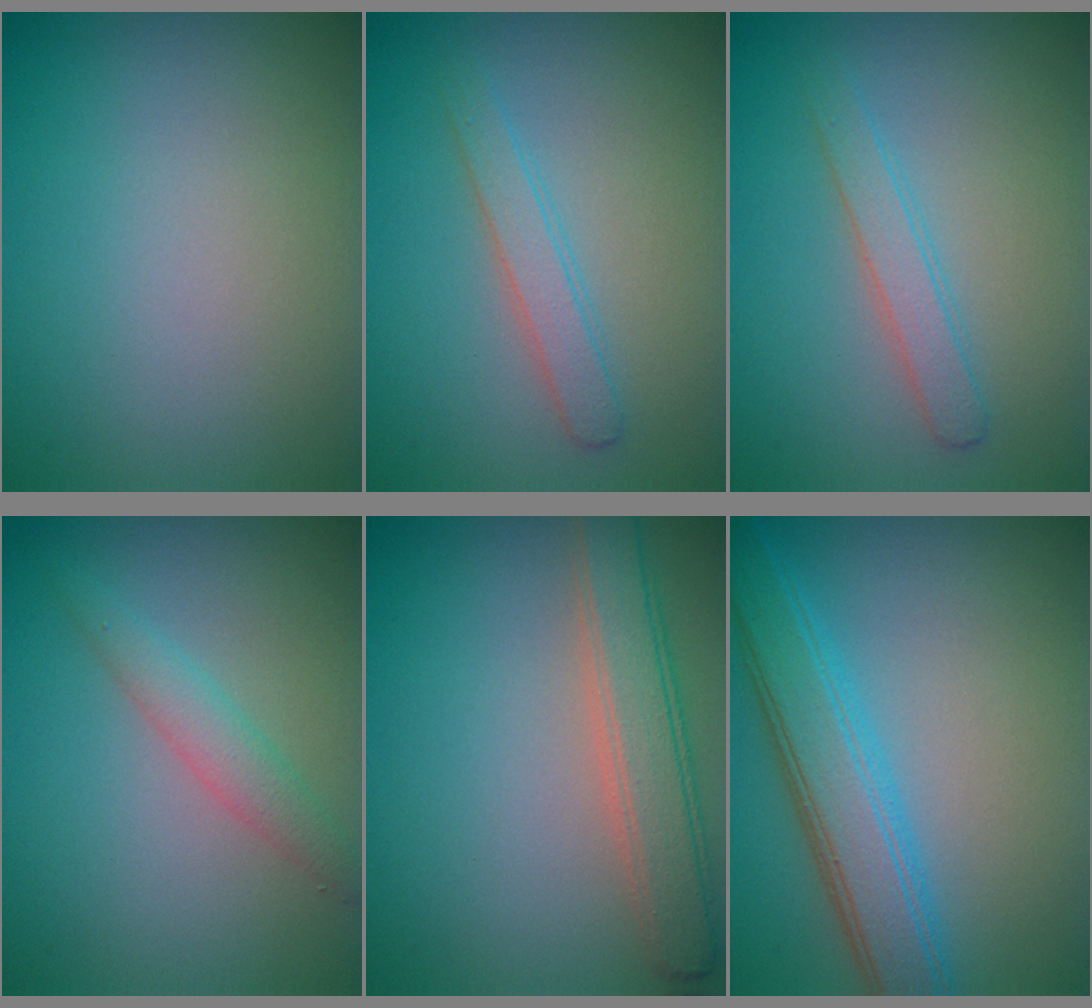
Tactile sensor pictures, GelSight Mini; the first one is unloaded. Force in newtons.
{"total": 2.1, "press": 2.1, "slide": 0.0}
{"total": 2.1, "press": 2.1, "slide": 0.0}
{"total": 2.2, "press": 2.2, "slide": 0.1}
{"total": 4.2, "press": 4.2, "slide": 0.2}
{"total": 5.5, "press": 5.5, "slide": 0.2}